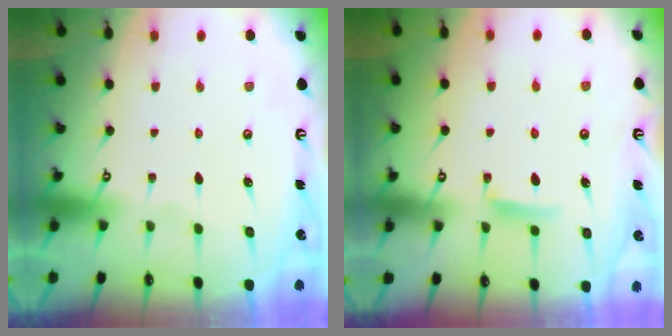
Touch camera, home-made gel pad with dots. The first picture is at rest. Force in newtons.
{"total": 6.5, "press": 6.4, "slide": 0.8}